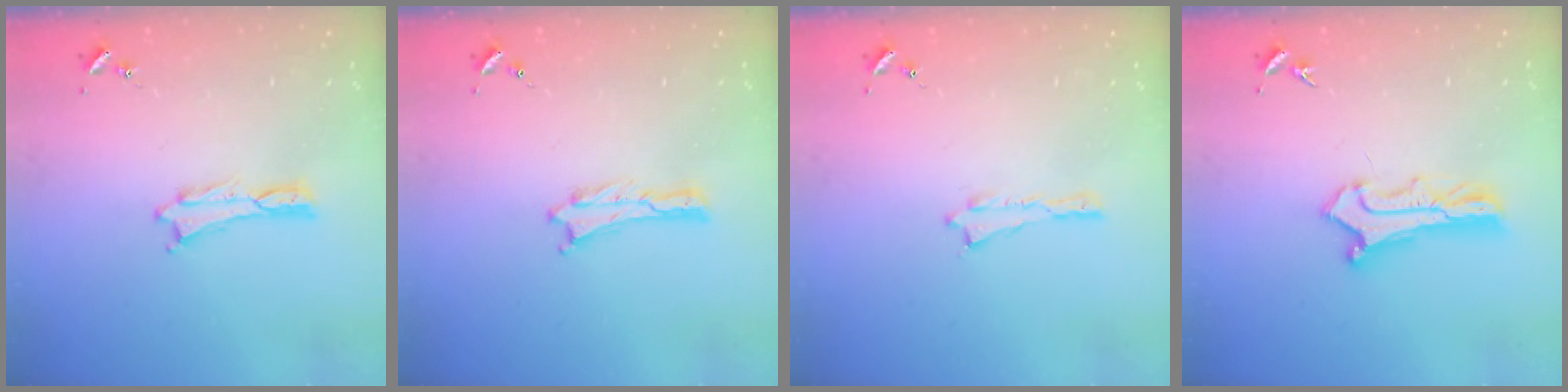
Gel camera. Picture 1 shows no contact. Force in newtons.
{"total": 0.0}
{"total": 0.0}
{"total": 2.6, "press": 2.6, "slide": 0.2}